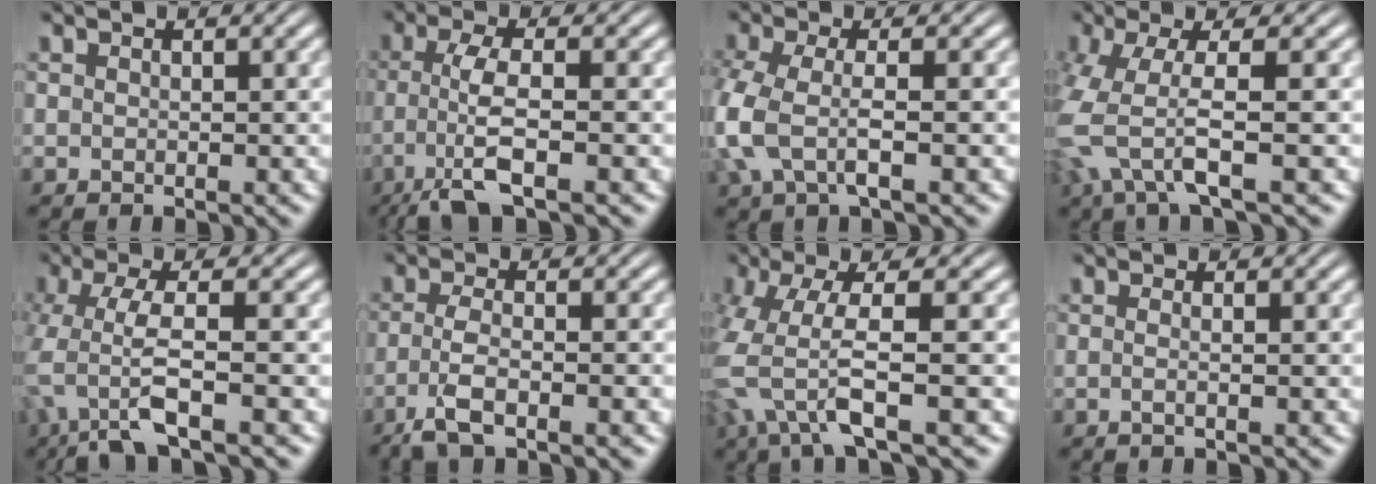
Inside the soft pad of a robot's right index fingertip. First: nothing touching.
{"total": 5.4, "force": [-2.1, 1.5, 4.7], "torque": [-0.106, -0.021, -0.026]}
{"total": 5.7, "force": [-0.9, 3.9, 4.1], "torque": [-0.127, -0.027, -0.008]}
{"total": 5.9, "force": [0.0, 2.7, 5.3], "torque": [-0.137, -0.018, 0.005]}
{"total": 6.4, "force": [-1.4, 3.3, 5.3], "torque": [-0.139, -0.026, -0.013]}
{"total": 3.9, "force": [-2.4, 0.8, 3.0], "torque": [-0.065, -0.012, -0.034]}
{"total": 5.6, "force": [-1.0, 2.4, 5.0], "torque": [-0.138, -0.032, -0.002]}
{"total": 1.2, "force": [-0.7, -0.3, 0.9], "torque": [-0.020, -0.005, -0.013]}